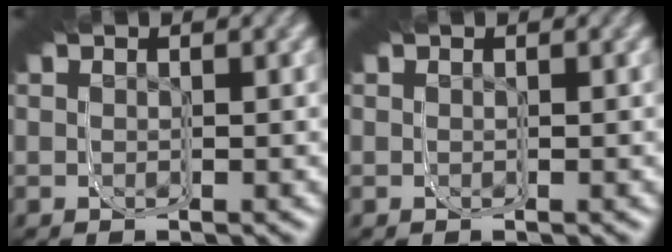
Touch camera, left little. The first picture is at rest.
{"total": 0.0}